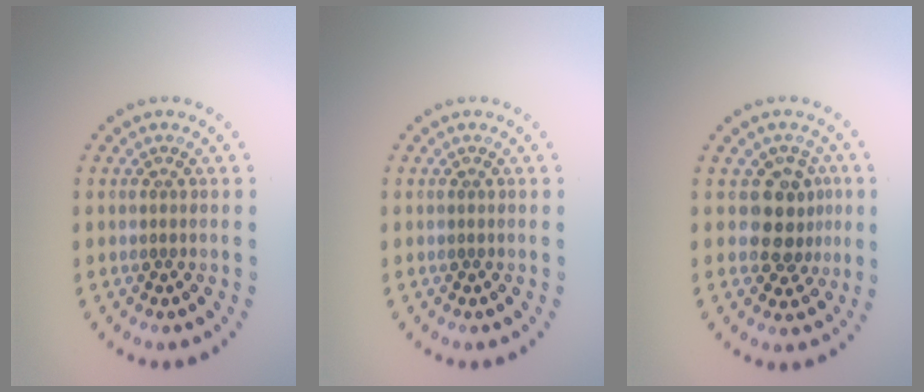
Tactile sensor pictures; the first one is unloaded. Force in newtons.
{"total": 0.0}
{"total": 3.8, "press": 3.2, "slide": 2.0}